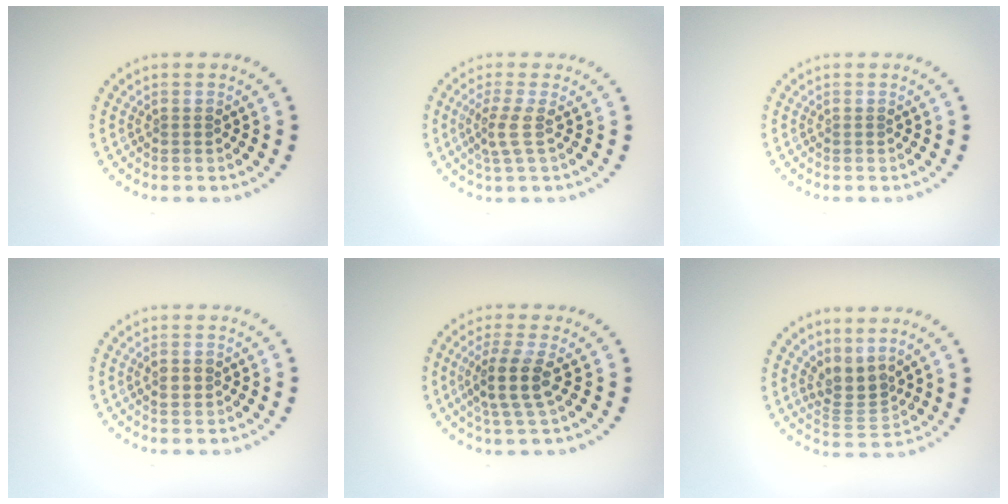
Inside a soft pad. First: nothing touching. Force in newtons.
{"total": 2.3, "press": 1.7, "slide": 1.5}
{"total": 0.0}
{"total": 1.0, "press": 1.0, "slide": 0.1}
{"total": 3.5, "press": 2.8, "slide": 2.1}
{"total": 2.9, "press": 2.1, "slide": 2.0}